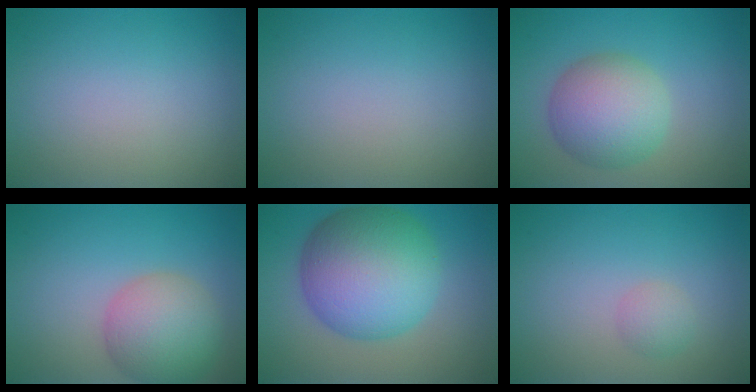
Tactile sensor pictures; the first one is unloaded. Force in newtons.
{"total": 0.0}
{"total": 6.2, "press": 6.2, "slide": 0.2}
{"total": 6.0, "press": 6.0, "slide": 0.4}
{"total": 11.7, "press": 11.7, "slide": 0.2}
{"total": 1.4, "press": 1.4, "slide": 0.0}